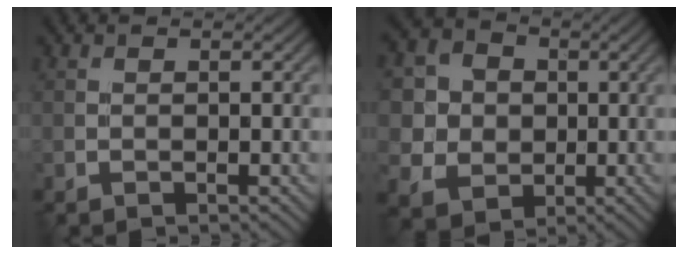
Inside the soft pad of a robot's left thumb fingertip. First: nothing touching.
{"total": 9.0, "force": [1.1, 8.2, 3.5], "torque": [-0.132, 0.006, 0.011]}